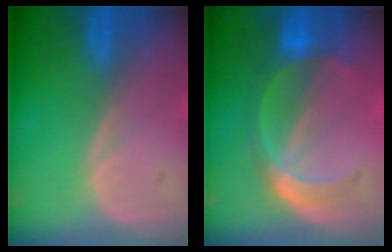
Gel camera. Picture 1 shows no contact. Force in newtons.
{"total": 5.7, "press": 5.4, "slide": 1.8}